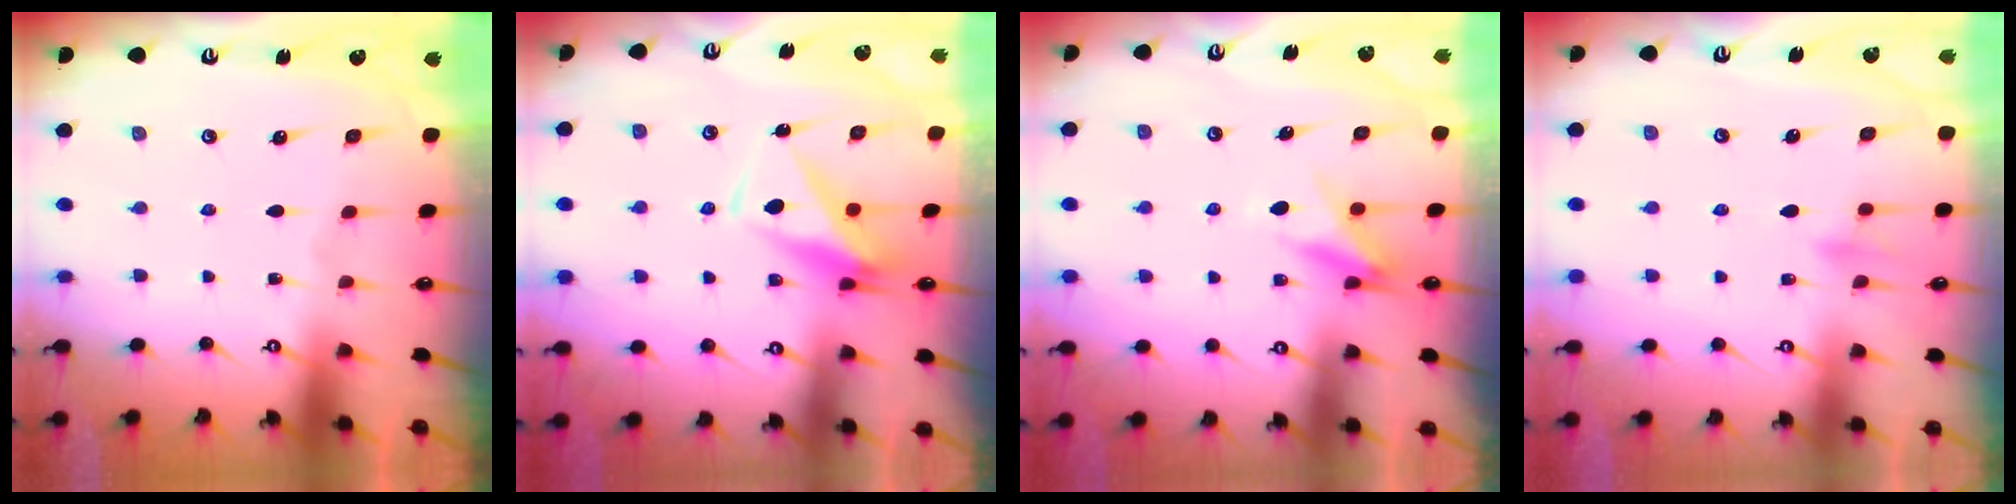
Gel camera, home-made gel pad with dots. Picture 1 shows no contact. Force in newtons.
{"total": 7.4, "press": 7.2, "slide": 1.5}
{"total": 9.3, "press": 9.3, "slide": 0.7}
{"total": 7.5, "press": 7.4, "slide": 0.6}